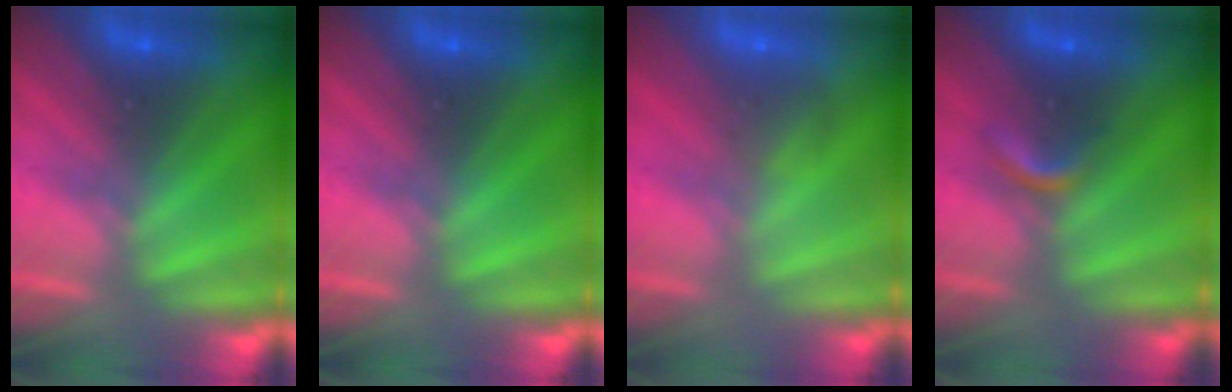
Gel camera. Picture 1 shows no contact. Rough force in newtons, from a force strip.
{"total": 0.0}
{"total": 2.8}
{"total": 2.2}